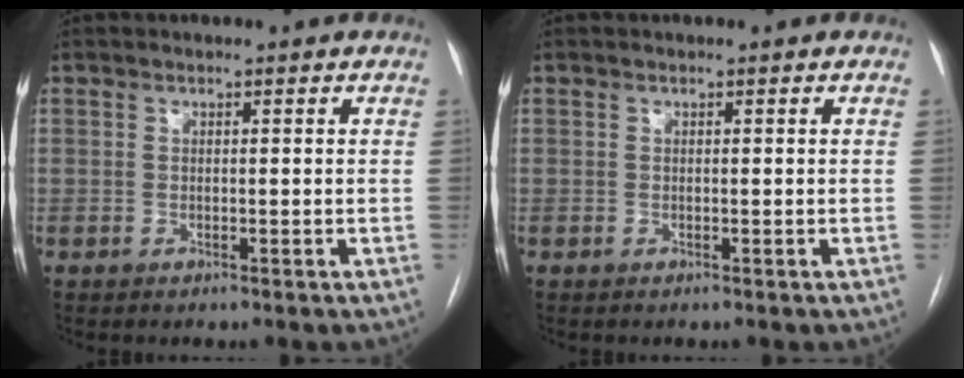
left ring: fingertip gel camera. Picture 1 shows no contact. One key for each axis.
{"total": 0.0}